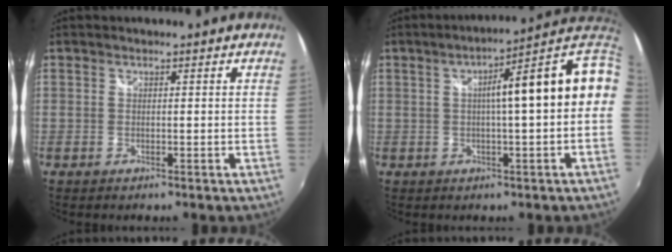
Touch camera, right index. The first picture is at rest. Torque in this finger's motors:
{"motor_torque": [1.16, 0.36, 0.74, 0.10]}